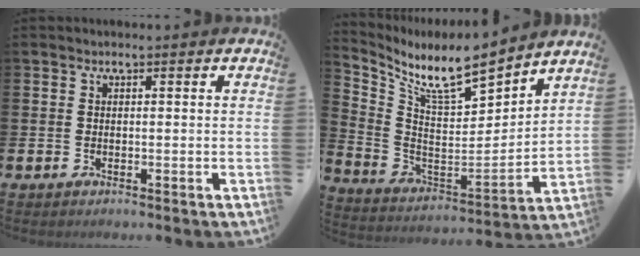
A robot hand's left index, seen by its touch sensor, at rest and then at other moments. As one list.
[{"total": 9.0, "force": [8.0, 1.1, 3.9], "torque": [-0.108, -0.065, 0.131]}]